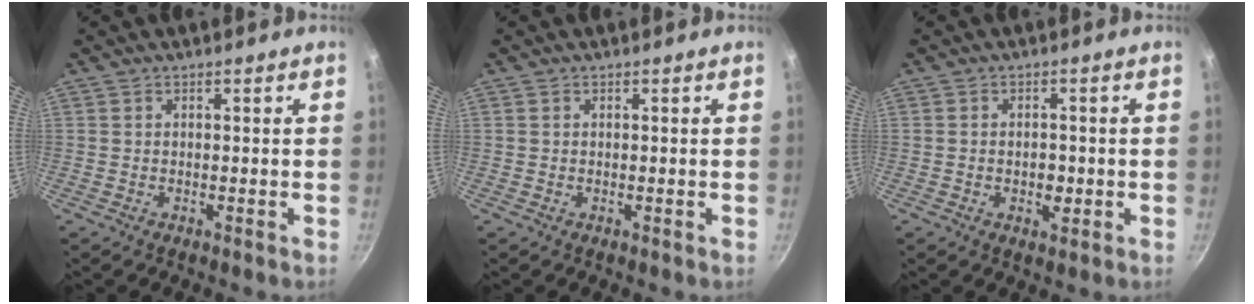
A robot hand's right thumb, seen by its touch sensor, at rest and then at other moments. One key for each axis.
{"total": 0.0}
{"total": 3.1, "fx": -0.7, "fy": 2.0, "fz": 2.2, "tx": -0.028, "ty": 0.001, "tz": -0.011}